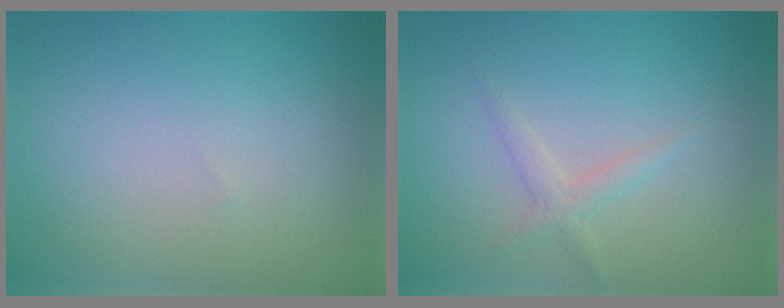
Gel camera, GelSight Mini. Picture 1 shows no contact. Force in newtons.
{"total": 1.5, "press": 1.5, "slide": 0.0}